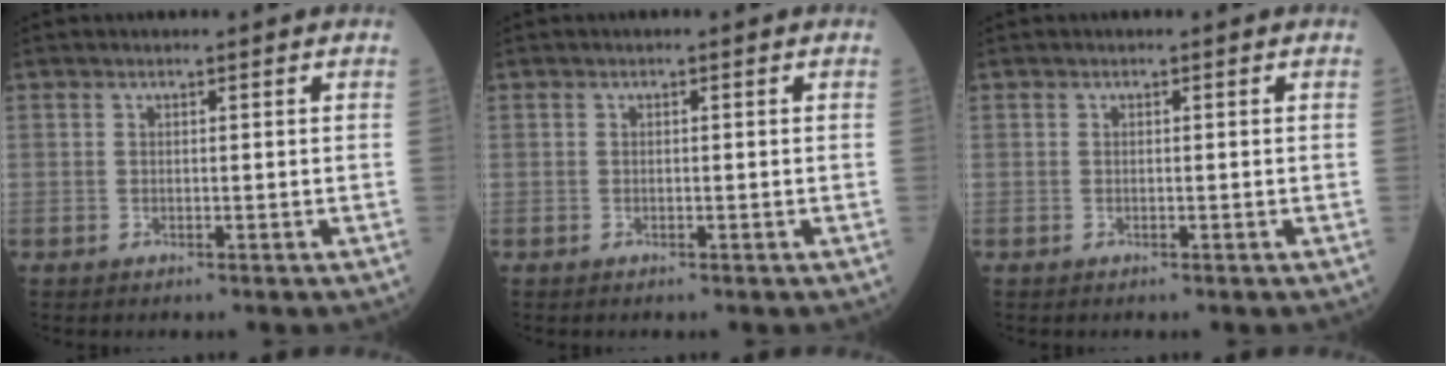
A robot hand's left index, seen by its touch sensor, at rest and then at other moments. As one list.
[{"total": 0.0}, {"total": 0.0}]